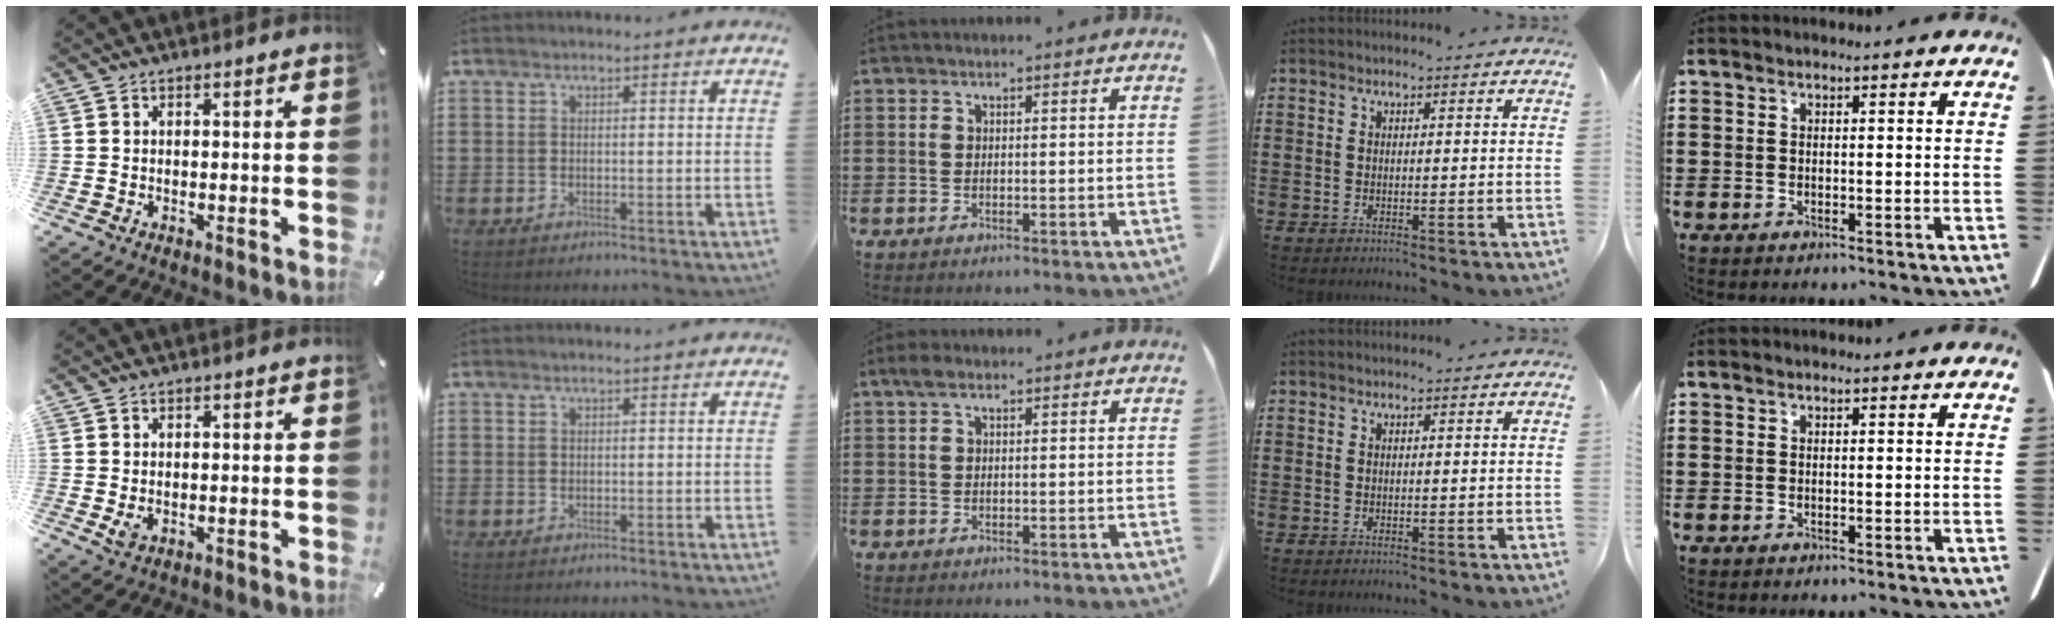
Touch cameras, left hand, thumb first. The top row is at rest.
{"thumb": {"total": 2.2, "force": [-0.1, 1.7, 1.3], "torque": [-0.019, -0.003, -0.003]}, "middle": {"total": 1.5, "force": [0.5, 0.8, 1.2], "torque": [-0.027, 0.005, 0.009]}}